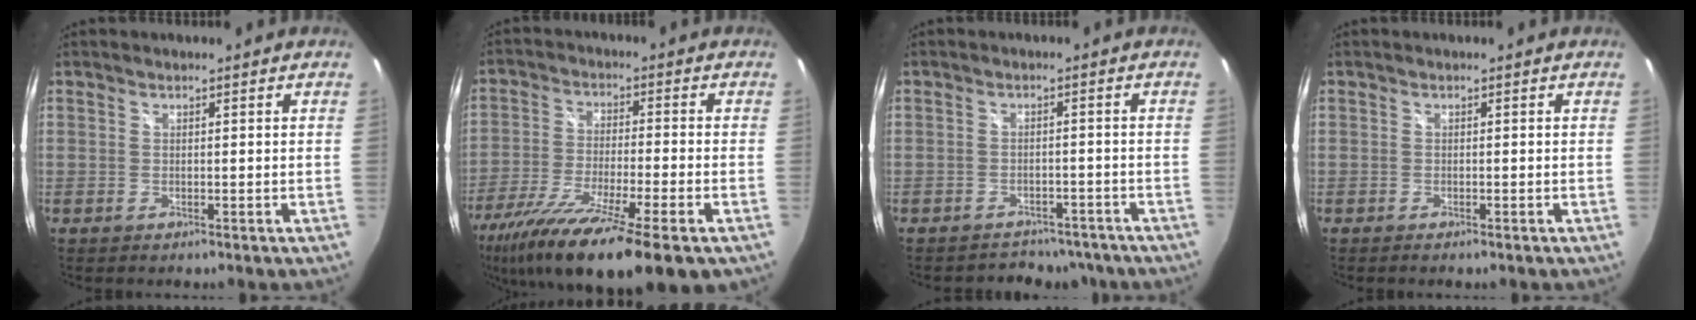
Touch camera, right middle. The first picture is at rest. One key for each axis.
{"total": 20.5, "fx": -13.7, "fy": 3.4, "fz": 14.8, "tx": -0.281, "ty": -0.066, "tz": -0.233}
{"total": 9.0, "fx": -7.6, "fy": 4.4, "fz": 2.0, "tx": -0.045, "ty": 0.009, "tz": -0.093}
{"total": 0.6, "fx": -0.6, "fy": 0.1, "fz": 0.3, "tx": -0.006, "ty": -0.001, "tz": -0.010}